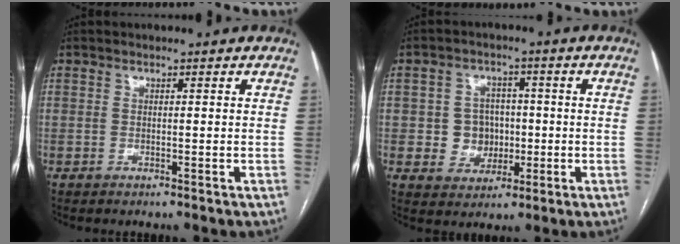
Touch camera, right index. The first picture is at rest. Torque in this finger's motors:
{"motor_torque": [0.29, -0.03, 0.16, 0.00]}